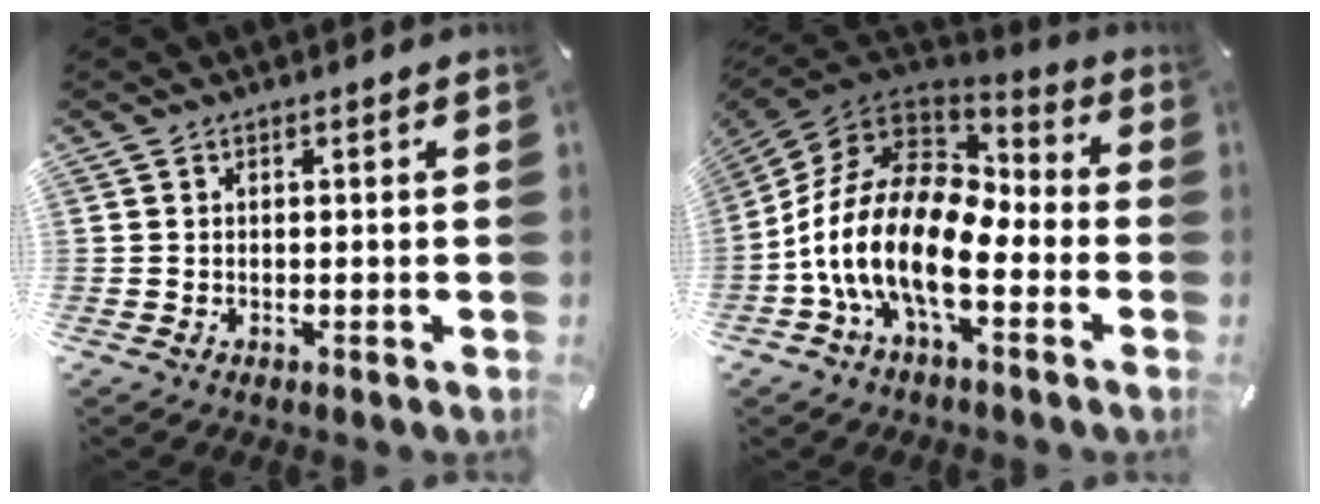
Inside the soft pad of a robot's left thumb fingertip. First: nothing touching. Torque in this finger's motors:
{"motor_torque": [1.07, 1.22, 2.67, 0.10, 1.03]}